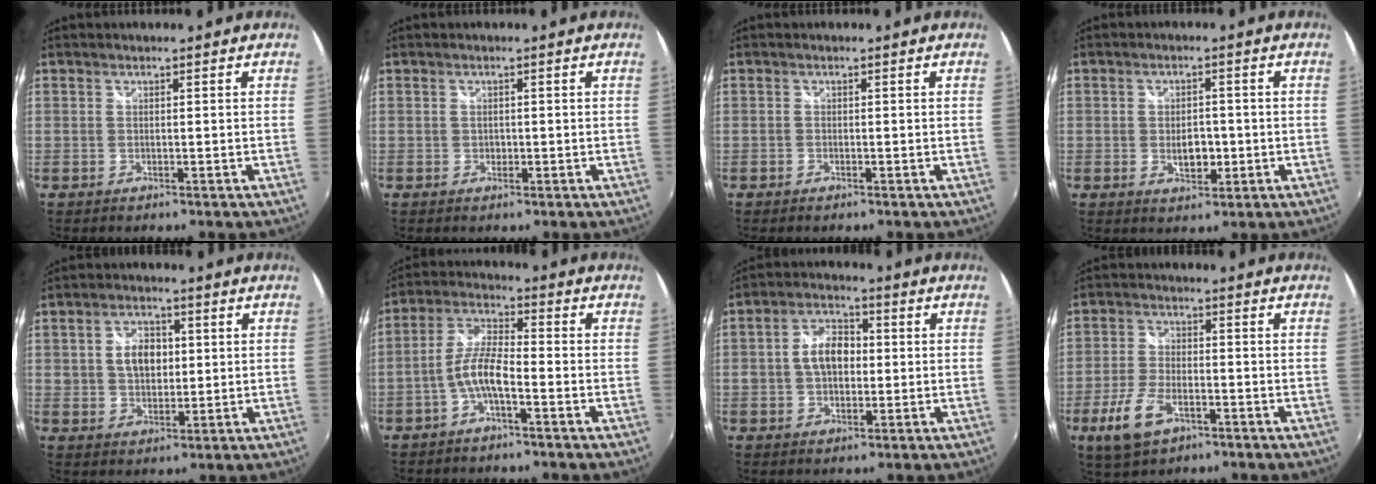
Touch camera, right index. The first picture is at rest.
{"total": 0.9, "force": [-0.2, 0.9, 0.2], "torque": [-0.002, -0.002, -0.003]}
{"total": 0.6, "force": [-0.5, 0.3, 0.2], "torque": [-0.006, -0.003, -0.013]}
{"total": 4.3, "force": [-0.8, 2.8, 3.2], "torque": [-0.055, -0.002, -0.010]}
{"total": 6.8, "force": [1.2, 5.0, 4.5], "torque": [-0.076, 0.012, 0.022]}
{"total": 6.5, "force": [-2.9, 1.7, 5.6], "torque": [-0.123, 0.014, -0.058]}
{"total": 7.3, "force": [0.0, 4.9, 5.4], "torque": [-0.100, 0.017, 0.002]}
{"total": 9.3, "force": [-4.6, 4.8, 6.5], "torque": [-0.152, -0.010, -0.082]}